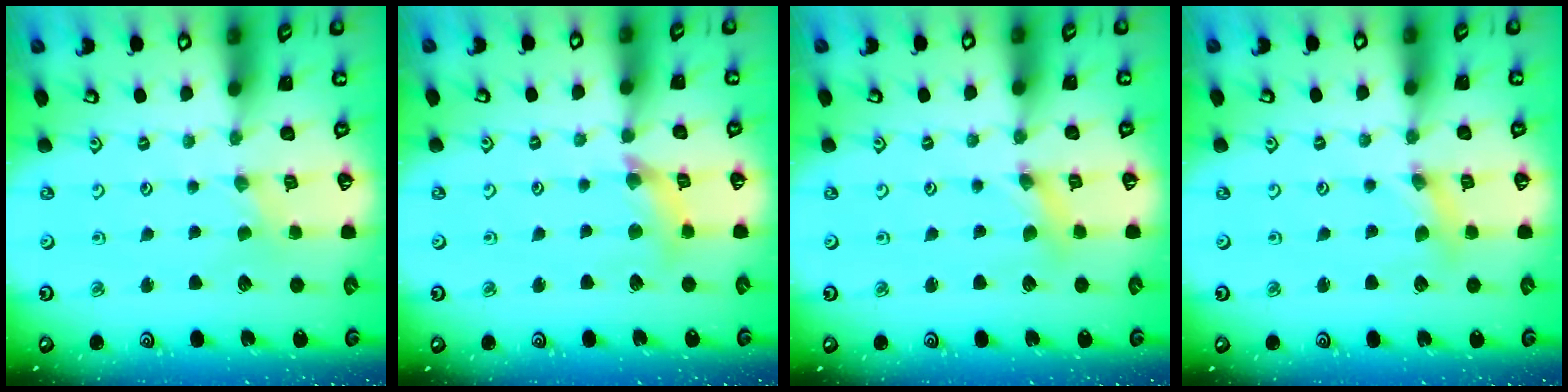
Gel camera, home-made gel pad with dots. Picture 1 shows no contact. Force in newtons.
{"total": 8.4, "press": 8.4, "slide": 0.9}
{"total": 2.3, "press": 2.3, "slide": 0.3}
{"total": 3.0, "press": 3.0, "slide": 0.3}